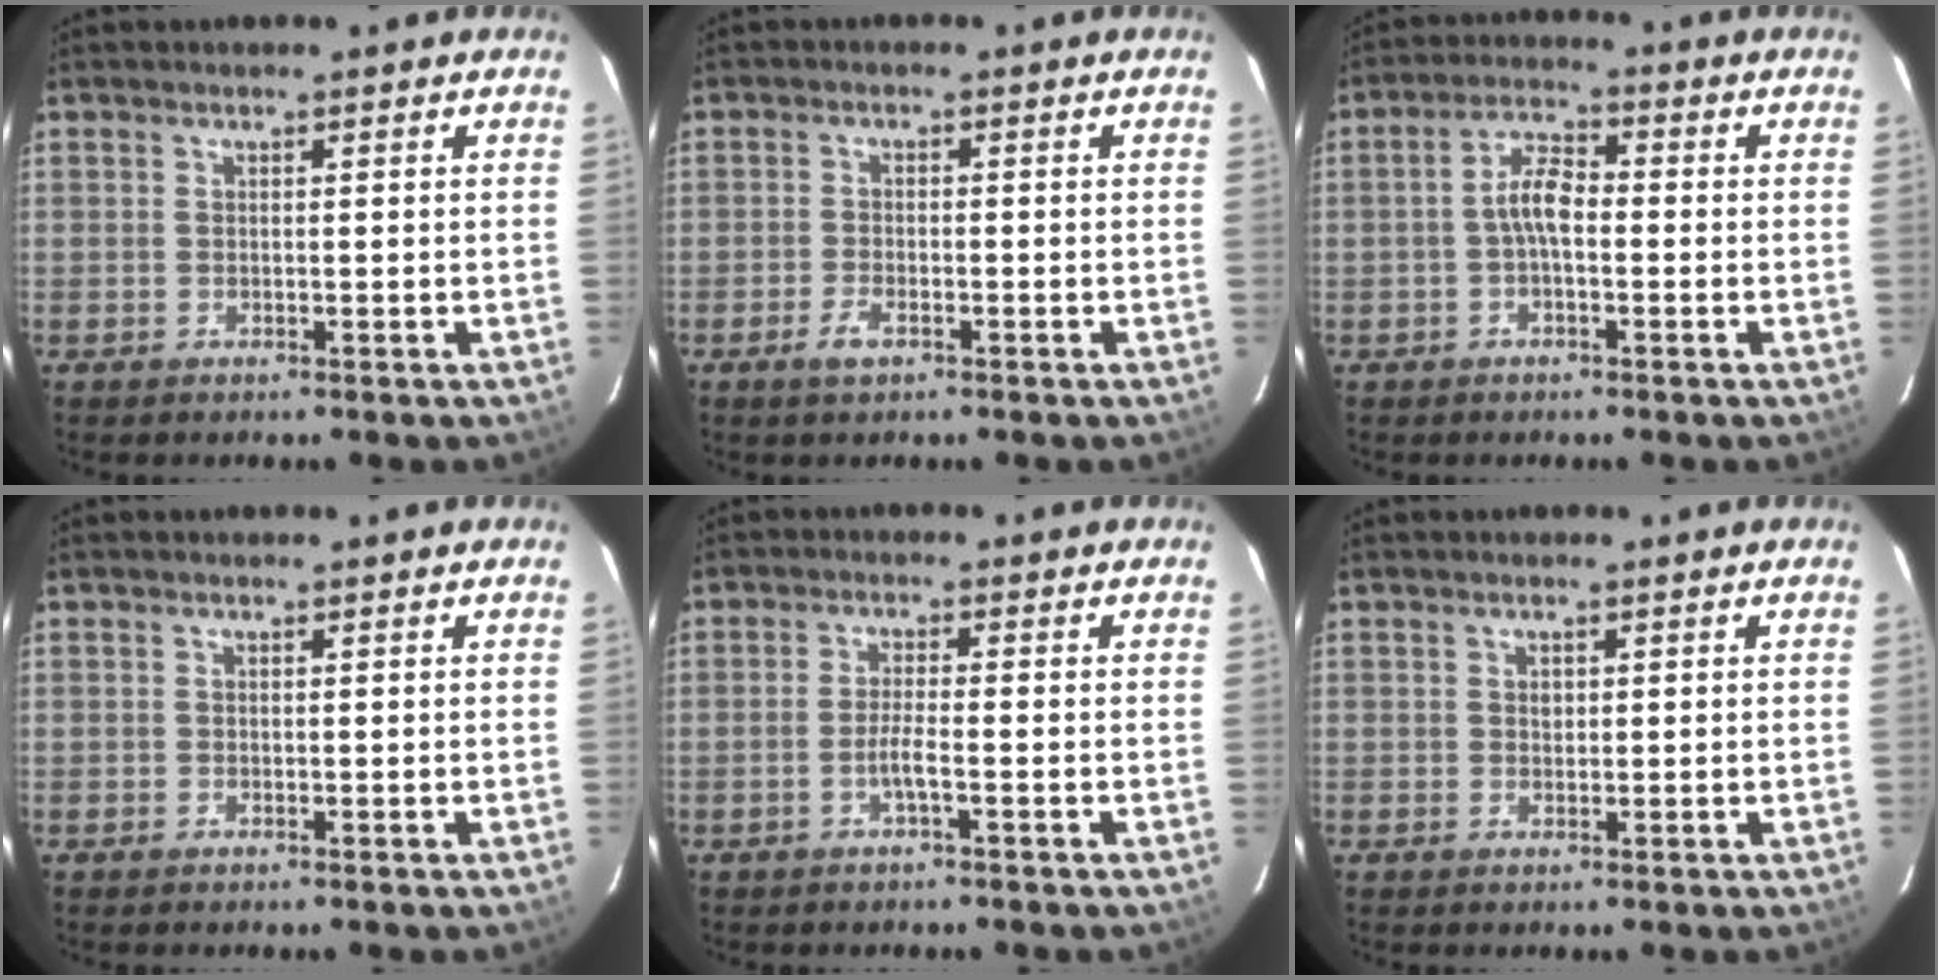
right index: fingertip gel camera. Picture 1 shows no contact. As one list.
[{"total": 3.0, "force": [-1.9, 1.3, 1.9], "torque": [-0.045, -0.001, -0.037]}, {"total": 4.8, "force": [-1.0, 2.0, 4.2], "torque": [-0.084, 0.017, -0.021]}, {"total": 0.0}, {"total": 2.5, "force": [-1.3, -0.2, 2.2], "torque": [-0.042, -0.003, -0.026]}, {"total": 0.9, "force": [0.2, 0.8, 0.3], "torque": [-0.004, 0.002, 0.004]}]